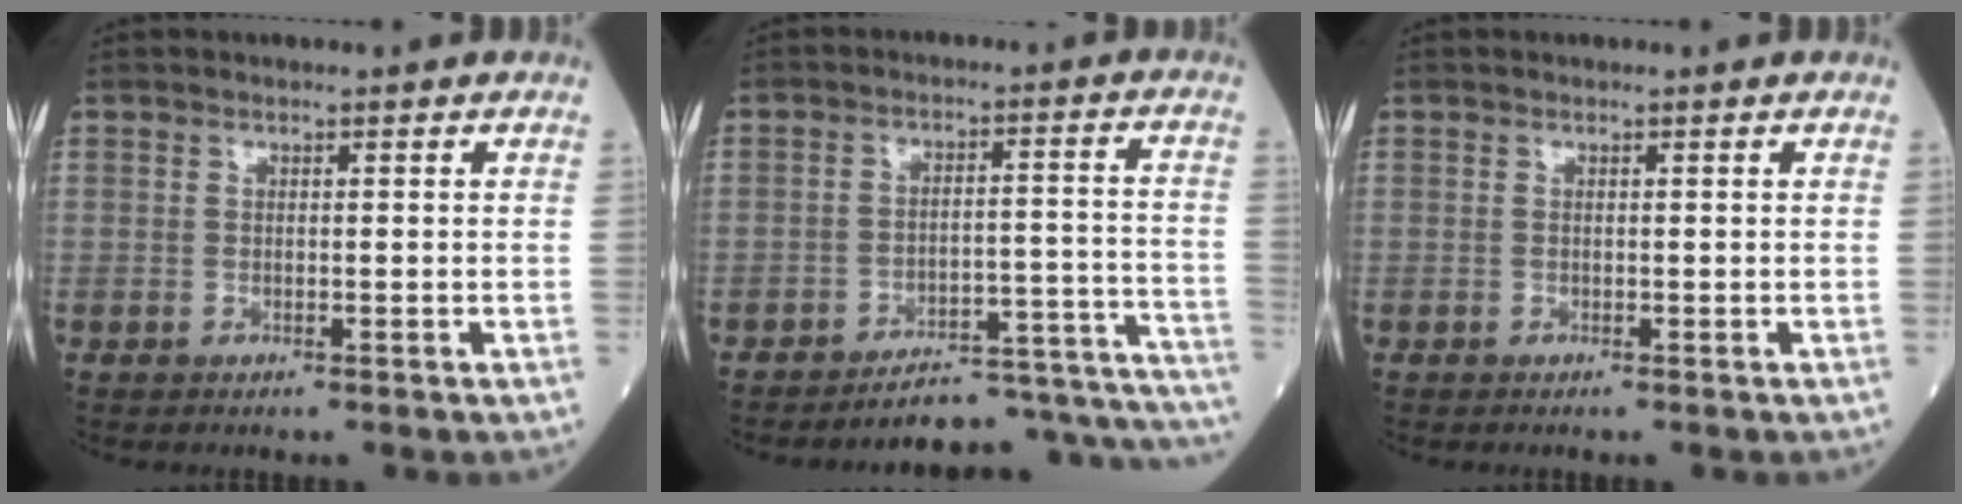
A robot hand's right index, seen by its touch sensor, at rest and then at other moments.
{"total": 17.1, "force": [-16.9, 0.6, 2.7], "torque": [0.021, 0.044, -0.214]}
{"total": 0.0}